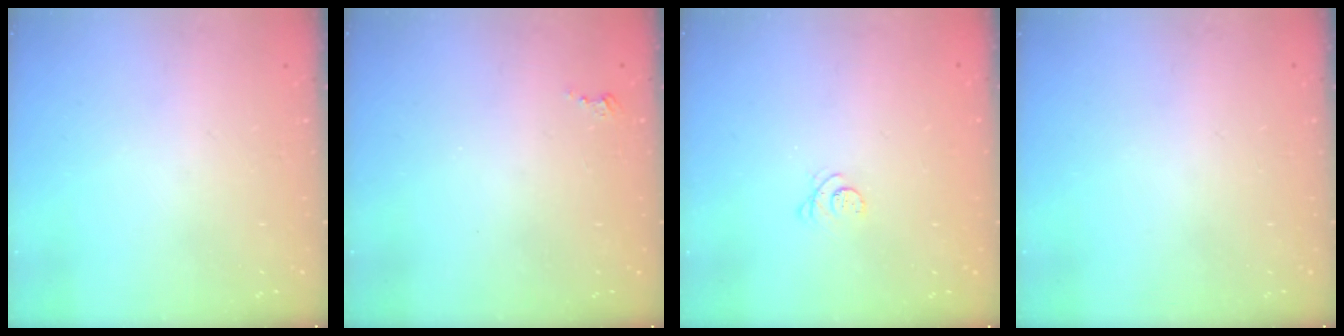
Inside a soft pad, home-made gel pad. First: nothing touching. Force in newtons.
{"total": 2.4, "press": 2.4, "slide": 0.4}
{"total": 2.8, "press": 2.8, "slide": 0.4}
{"total": 0.0}